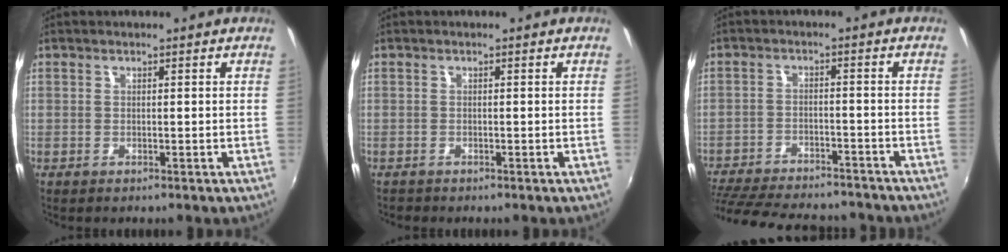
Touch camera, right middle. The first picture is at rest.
{"total": 0.9, "force": [-0.8, 0.4, 0.0], "torque": [-0.004, -0.001, -0.016]}
{"total": 21.3, "force": [-18.2, 6.5, 9.0], "torque": [-0.195, -0.019, -0.260]}